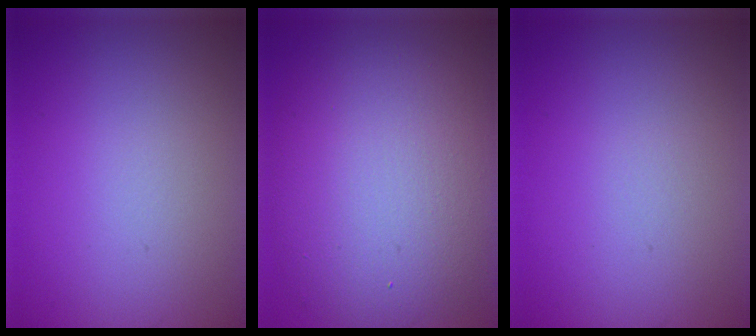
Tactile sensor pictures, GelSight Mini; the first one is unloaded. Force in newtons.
{"total": 12.0, "press": 12.0, "slide": 0.8}
{"total": 0.0}